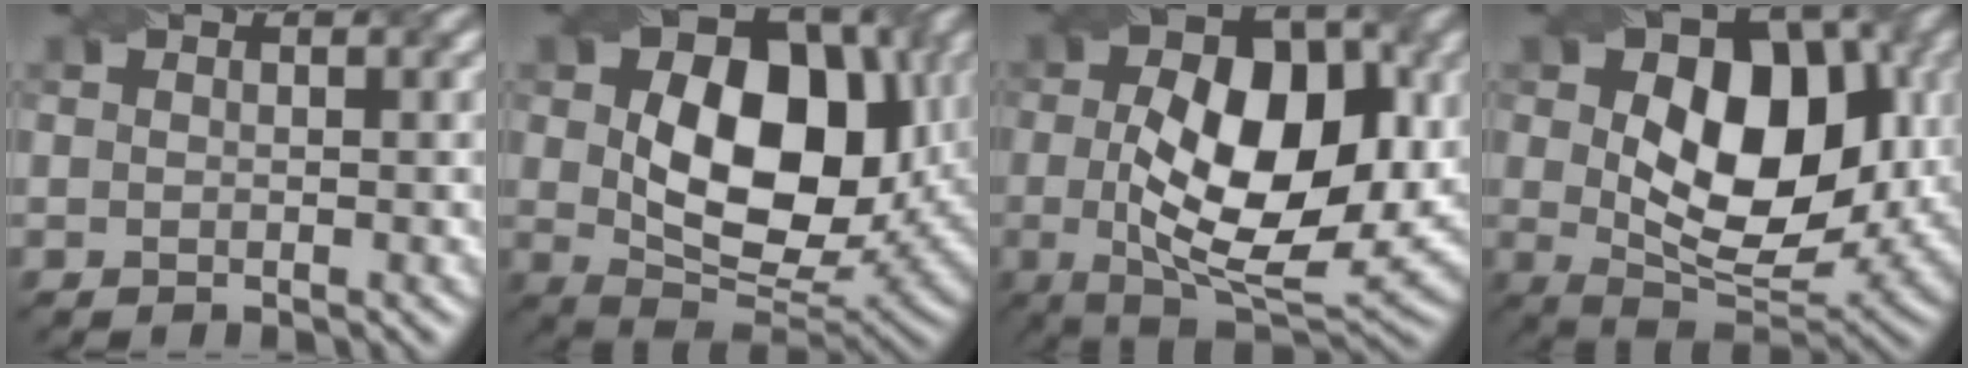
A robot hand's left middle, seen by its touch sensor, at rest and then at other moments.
{"total": 11.9, "force": [0.8, 7.7, 9.0], "torque": [-0.149, 0.006, 0.030]}
{"total": 10.5, "force": [-1.0, 5.3, 9.1], "torque": [-0.141, 0.014, -0.010]}
{"total": 11.3, "force": [0.7, 6.9, 8.9], "torque": [-0.145, 0.007, 0.024]}